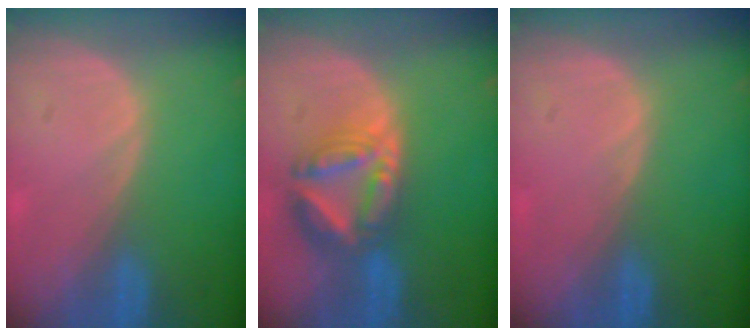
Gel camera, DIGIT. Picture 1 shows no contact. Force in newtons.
{"total": 8.3, "press": 7.1, "slide": 4.2}
{"total": 0.5, "press": 0.0, "slide": 0.5}